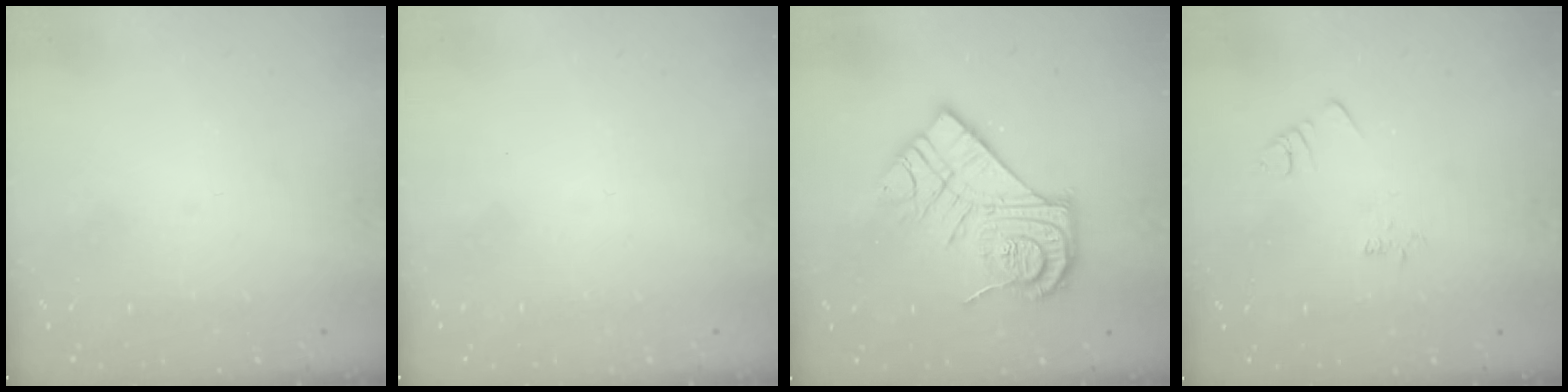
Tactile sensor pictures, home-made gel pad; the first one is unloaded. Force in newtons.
{"total": 1.7, "press": 1.7, "slide": 0.1}
{"total": 16.5, "press": 16.5, "slide": 1.2}
{"total": 1.9, "press": 1.9, "slide": 0.3}